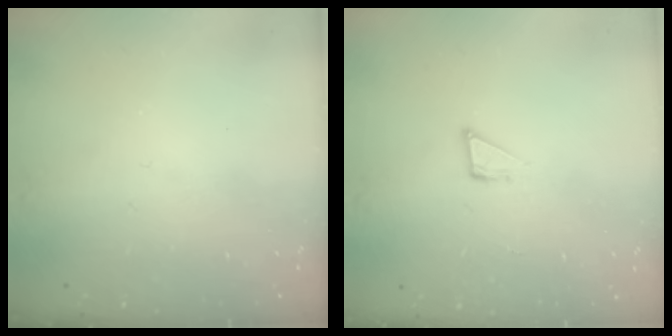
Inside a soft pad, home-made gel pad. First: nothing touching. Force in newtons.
{"total": 2.8, "press": 2.8, "slide": 0.2}